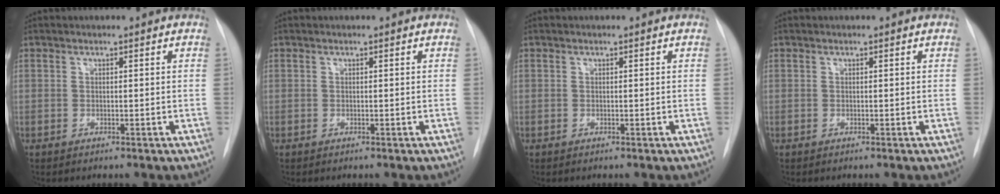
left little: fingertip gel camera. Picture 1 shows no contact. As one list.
[{"total": 0.0}, {"total": 0.0}, {"total": 0.0}]